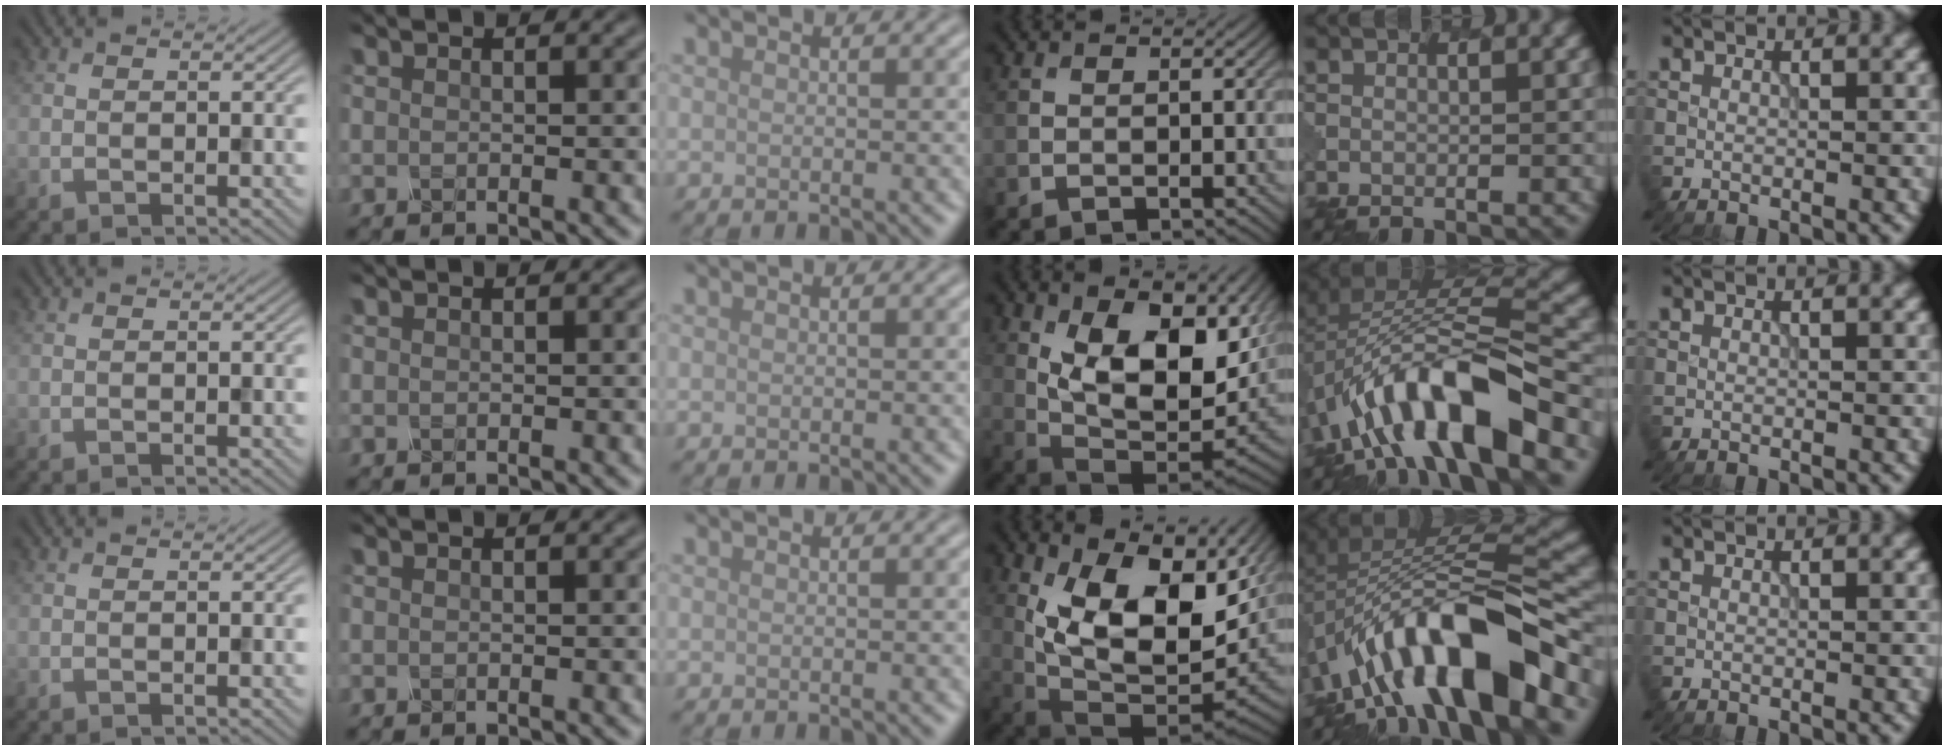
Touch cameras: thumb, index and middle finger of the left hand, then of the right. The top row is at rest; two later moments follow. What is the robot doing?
{"motion": "unscrew", "object": "spray bottle"}